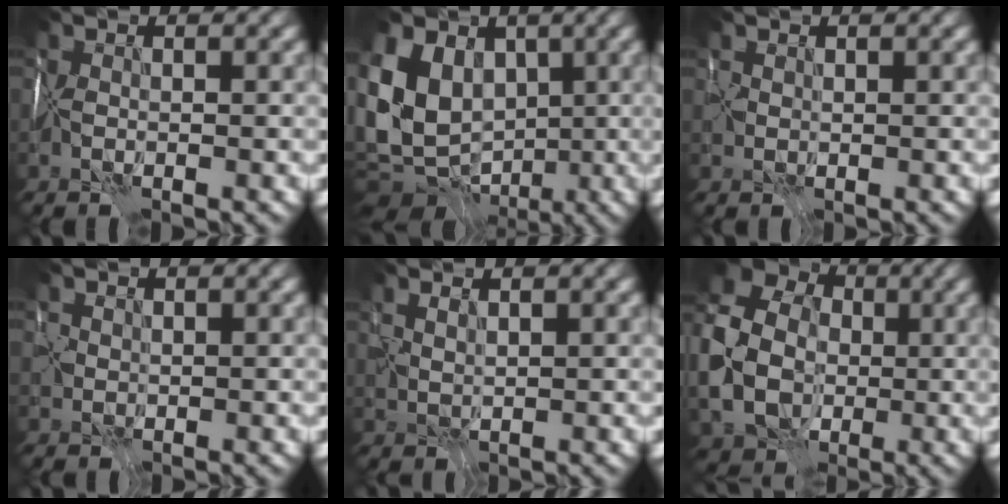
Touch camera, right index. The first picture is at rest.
{"total": 13.6, "force": [0.4, 11.3, 7.4], "torque": [-0.158, 0.000, -0.001]}
{"total": 0.9, "force": [0.4, 0.8, 0.2], "torque": [-0.004, -0.002, 0.011]}
{"total": 1.0, "force": [0.5, 0.8, -0.1], "torque": [0.002, 0.000, 0.013]}
{"total": 1.9, "force": [1.5, 0.6, 0.9], "torque": [-0.019, 0.003, 0.040]}
{"total": 9.6, "force": [-0.2, 8.1, 5.1], "torque": [-0.119, -0.012, 0.001]}